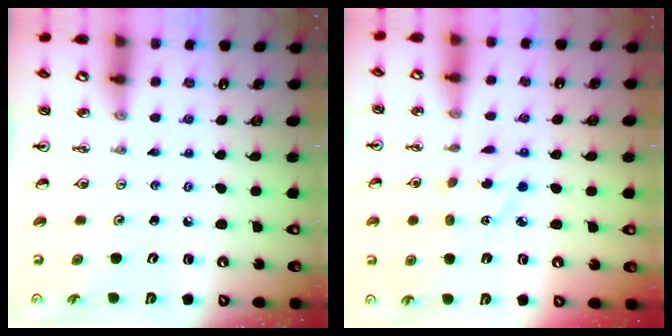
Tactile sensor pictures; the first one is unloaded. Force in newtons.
{"total": 3.9, "press": 3.9, "slide": 0.4}